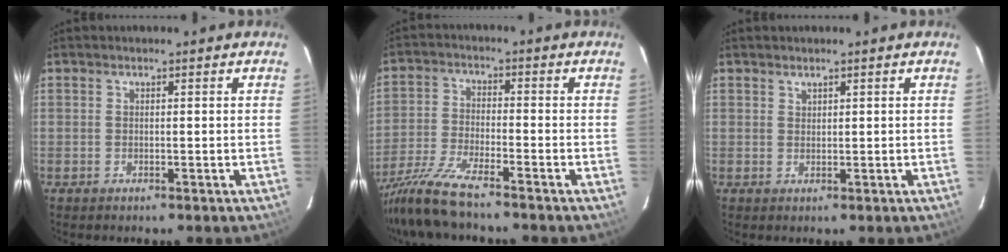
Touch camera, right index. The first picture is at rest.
{"total": 10.7, "force": [-9.2, 0.4, 5.4], "torque": [-0.124, -0.022, -0.178]}
{"total": 0.7, "force": [0.7, 0.2, 0.0], "torque": [0.000, 0.001, 0.015]}